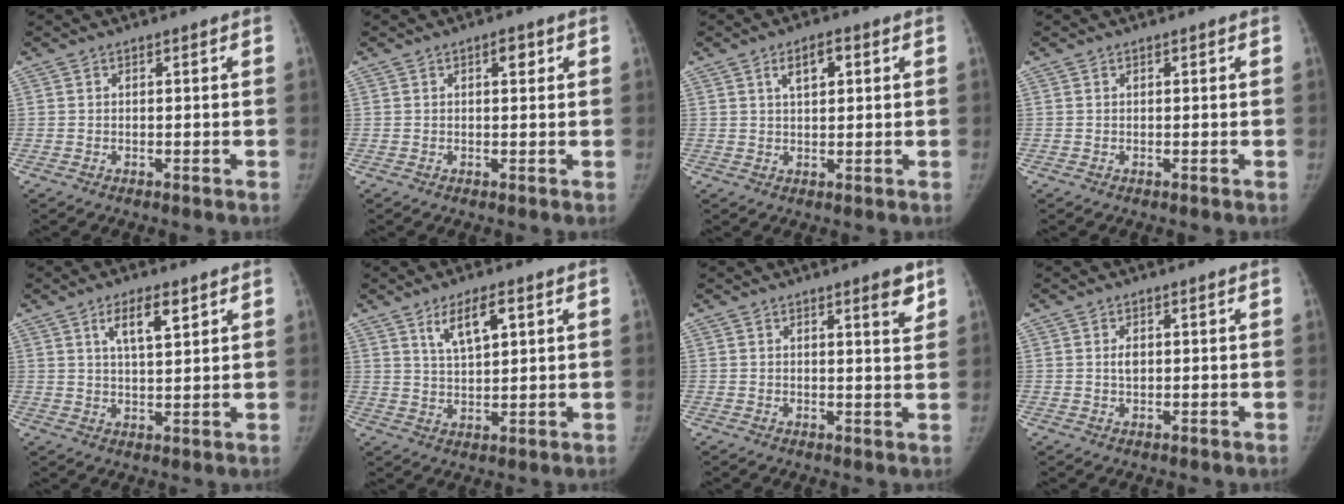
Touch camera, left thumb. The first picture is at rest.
{"total": 2.0, "force": [0.9, 1.0, 1.6], "torque": [-0.014, 0.001, 0.011]}
{"total": 4.5, "force": [1.8, 2.1, 3.5], "torque": [-0.049, 0.002, 0.030]}
{"total": 0.0}
{"total": 6.3, "force": [3.4, 2.2, 4.9], "torque": [-0.073, -0.018, 0.059]}
{"total": 6.8, "force": [3.4, 2.6, 5.3], "torque": [-0.085, -0.016, 0.065]}
{"total": 4.1, "force": [2.6, 0.8, 3.0], "torque": [-0.034, -0.017, 0.034]}
{"total": 1.8, "force": [0.4, 1.1, 1.3], "torque": [-0.018, 0.001, 0.007]}